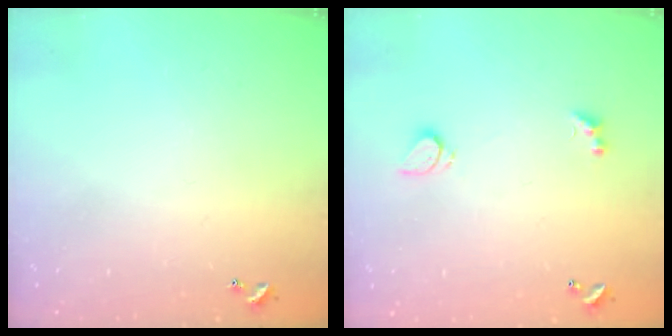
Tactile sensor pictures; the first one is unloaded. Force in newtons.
{"total": 2.3, "press": 2.3, "slide": 0.6}